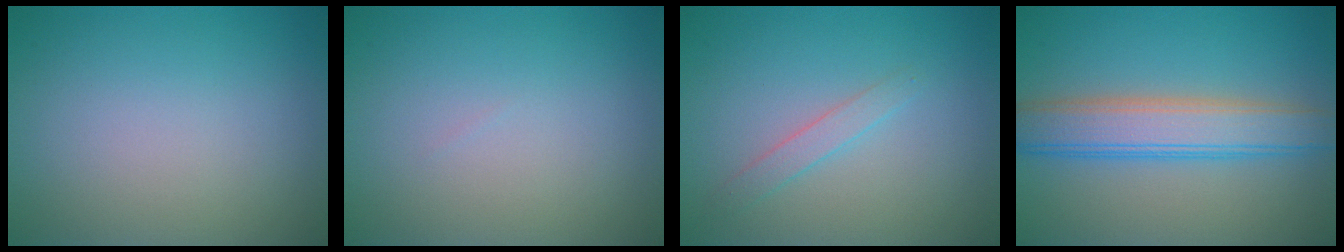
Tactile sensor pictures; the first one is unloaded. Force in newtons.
{"total": 0.0}
{"total": 1.4, "press": 1.4, "slide": 0.1}
{"total": 5.6, "press": 5.6, "slide": 0.1}